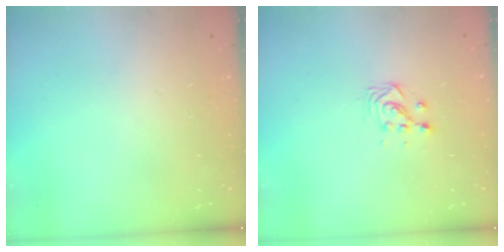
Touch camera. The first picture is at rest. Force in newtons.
{"total": 3.7, "press": 3.7, "slide": 0.2}